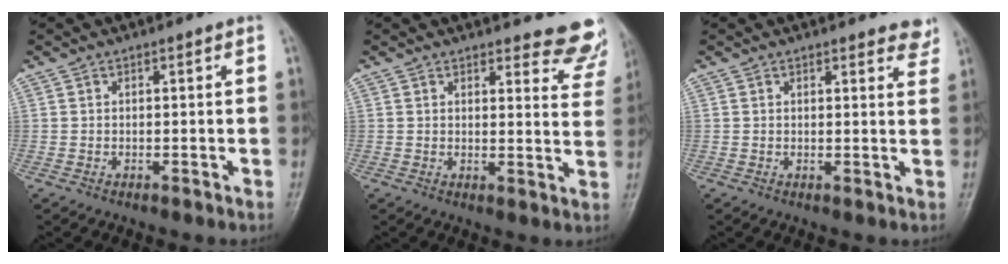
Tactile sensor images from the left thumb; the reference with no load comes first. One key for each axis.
{"total": 9.7, "fx": 9.1, "fy": 2.7, "fz": 2.1, "tx": 0.021, "ty": -0.067, "tz": 0.077}
{"total": 4.3, "fx": 3.9, "fy": 1.3, "fz": 1.4, "tx": 0.007, "ty": -0.020, "tz": 0.031}